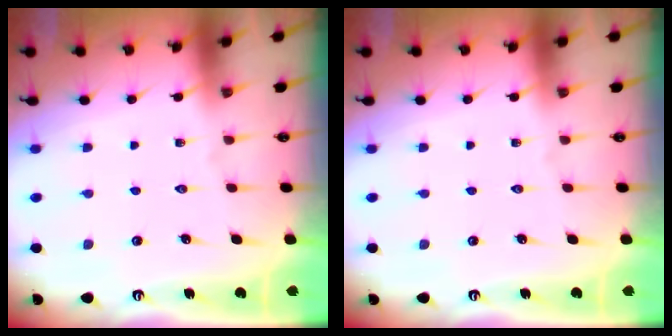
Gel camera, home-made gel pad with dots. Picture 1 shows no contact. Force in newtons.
{"total": 0.0}